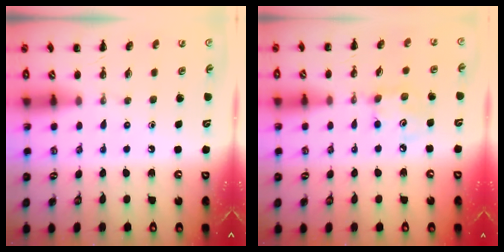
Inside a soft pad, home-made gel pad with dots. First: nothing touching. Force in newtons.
{"total": 4.9, "press": 4.9, "slide": 0.6}